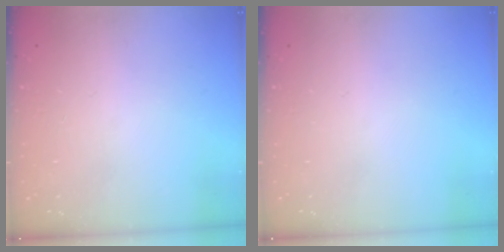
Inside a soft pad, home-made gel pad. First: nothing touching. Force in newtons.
{"total": 0.0}